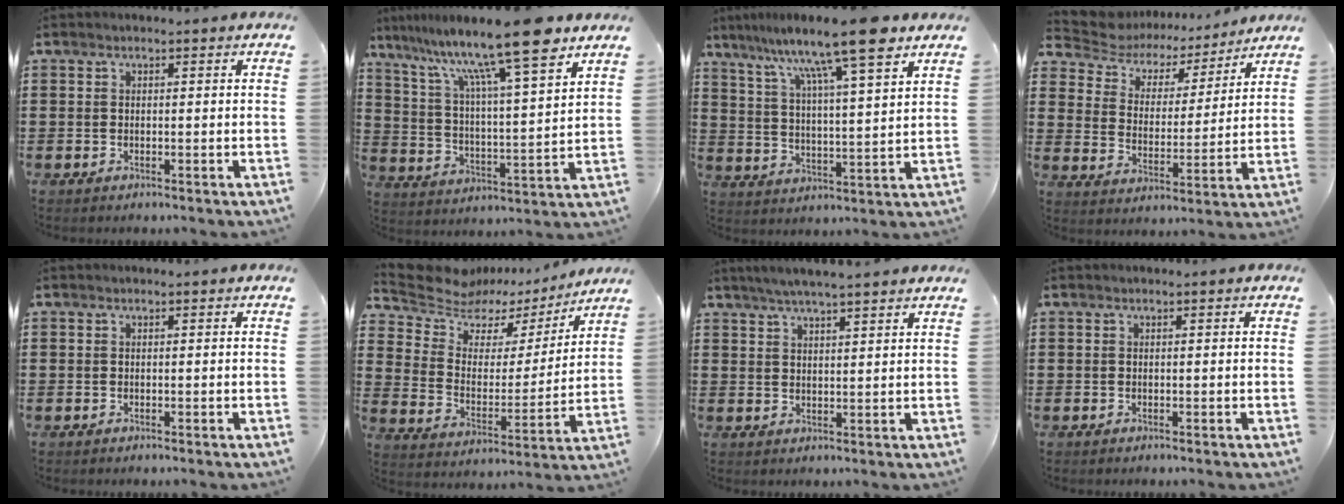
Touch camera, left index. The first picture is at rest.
{"total": 14.3, "force": [11.0, 0.8, 9.1], "torque": [-0.191, -0.062, 0.178]}
{"total": 12.4, "force": [9.2, 0.3, 8.3], "torque": [-0.161, -0.047, 0.144]}
{"total": 5.7, "force": [5.3, 2.0, 1.1], "torque": [-0.053, -0.036, 0.087]}
{"total": 0.0}
{"total": 8.8, "force": [7.4, 4.1, 2.4], "torque": [-0.084, -0.043, 0.130]}
{"total": 3.6, "force": [3.3, -0.3, 1.4], "torque": [-0.035, -0.006, 0.058]}
{"total": 0.0}